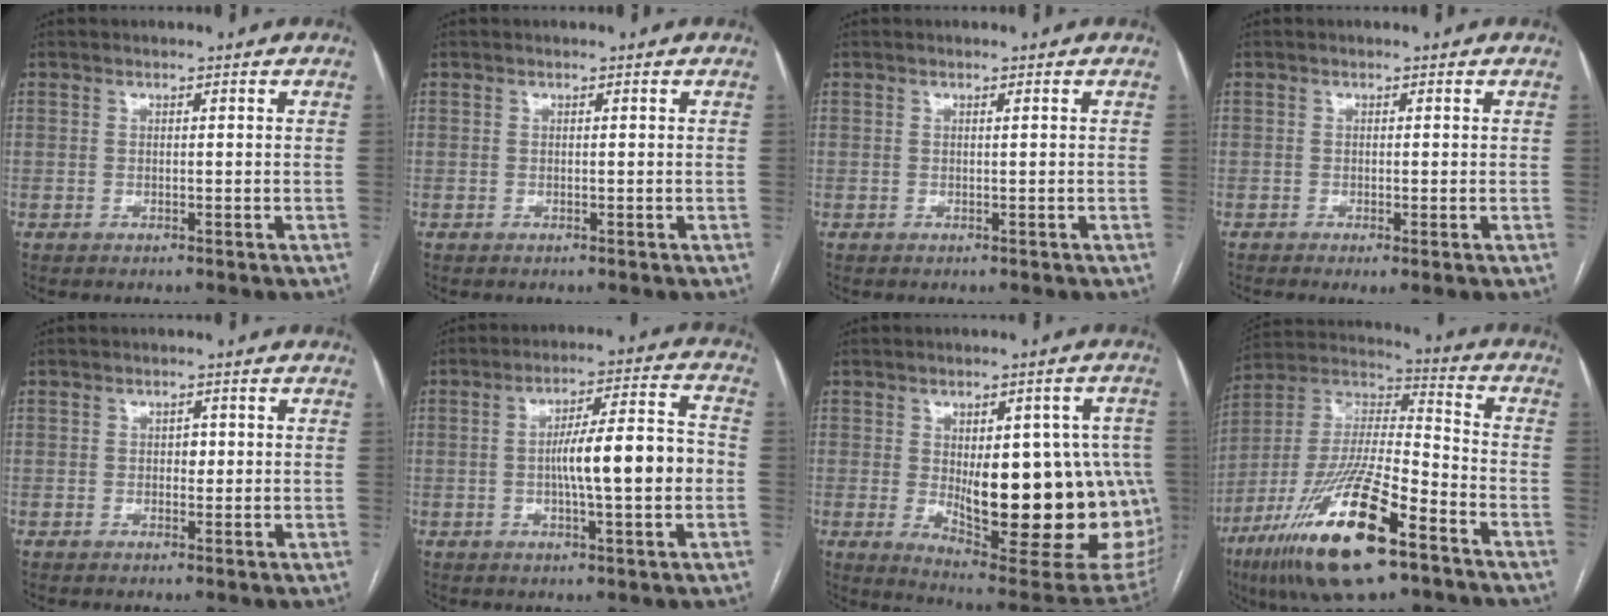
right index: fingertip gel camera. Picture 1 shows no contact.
{"total": 0.0}
{"total": 0.0}
{"total": 1.6, "force": [-0.6, 0.2, 1.5], "torque": [-0.025, -0.006, -0.008]}
{"total": 1.3, "force": [0.1, 0.9, 1.0], "torque": [-0.010, 0.003, 0.001]}
{"total": 11.3, "force": [-1.3, 1.1, 11.1], "torque": [-0.176, 0.020, -0.021]}
{"total": 24.0, "force": [-2.1, 8.2, 22.5], "torque": [-0.225, 0.005, 0.002]}
{"total": 23.1, "force": [-12.6, 4.9, 18.7], "torque": [-0.379, -0.037, -0.227]}